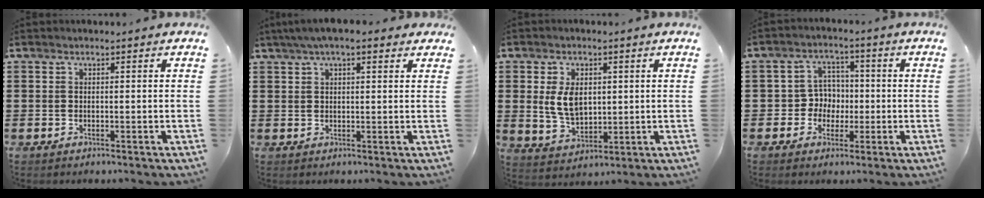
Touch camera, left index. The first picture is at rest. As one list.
[{"total": 3.8, "force": [2.5, 1.0, 2.7], "torque": [-0.056, 0.008, 0.045]}, {"total": 6.1, "force": [1.2, 4.0, 4.5], "torque": [-0.103, 0.004, 0.015]}, {"total": 4.9, "force": [-0.6, 4.7, 1.4], "torque": [-0.045, 0.014, -0.015]}]